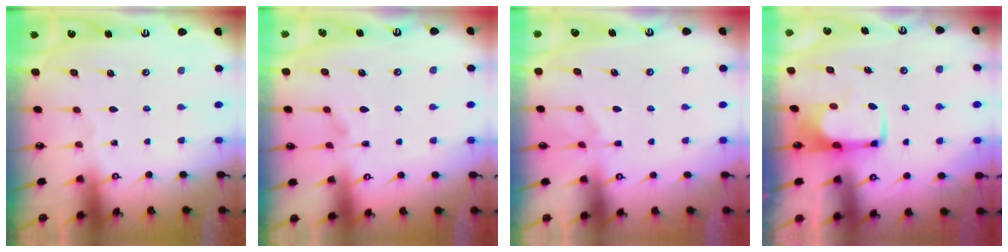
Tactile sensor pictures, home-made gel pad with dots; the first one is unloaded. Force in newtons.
{"total": 1.8, "press": 1.6, "slide": 1.0}
{"total": 1.2, "press": 0.6, "slide": 1.1}
{"total": 1.8, "press": 1.8, "slide": 0.4}